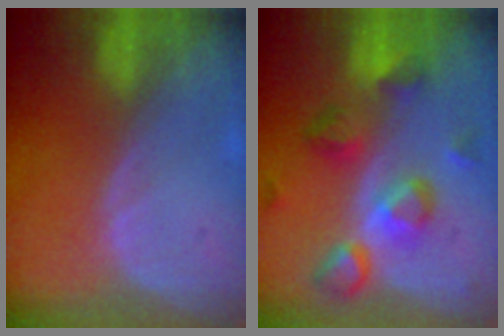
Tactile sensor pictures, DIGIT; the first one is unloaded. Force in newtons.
{"total": 7.9, "press": 7.8, "slide": 1.2}